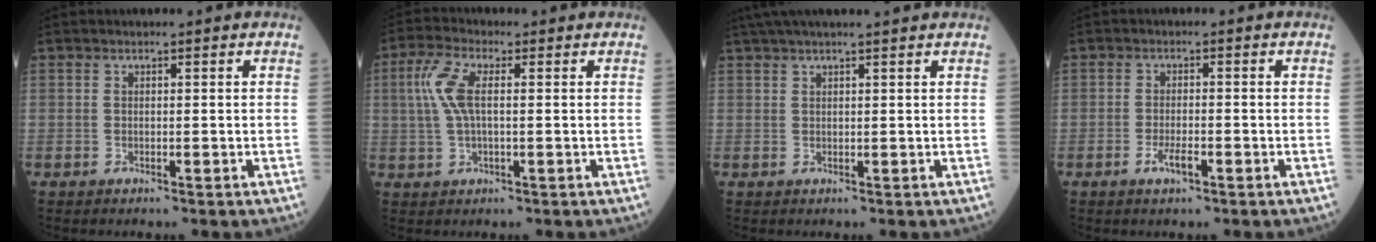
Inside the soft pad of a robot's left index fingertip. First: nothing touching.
{"total": 5.8, "force": [0.8, 1.7, 5.5], "torque": [-0.139, 0.013, 0.016]}
{"total": 7.6, "force": [6.5, -0.5, 4.0], "torque": [-0.064, 0.036, 0.090]}
{"total": 2.6, "force": [-1.5, 0.5, 2.1], "torque": [-0.043, -0.002, -0.029]}